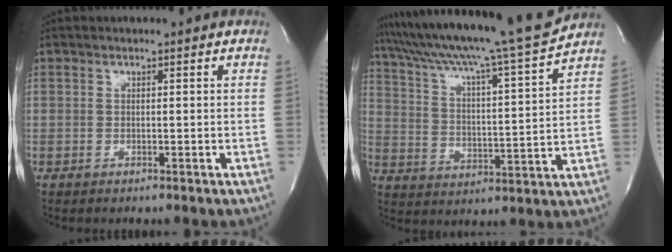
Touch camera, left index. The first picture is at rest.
{"total": 19.9, "force": [17.6, -1.6, 9.2], "torque": [-0.161, -0.026, 0.270]}